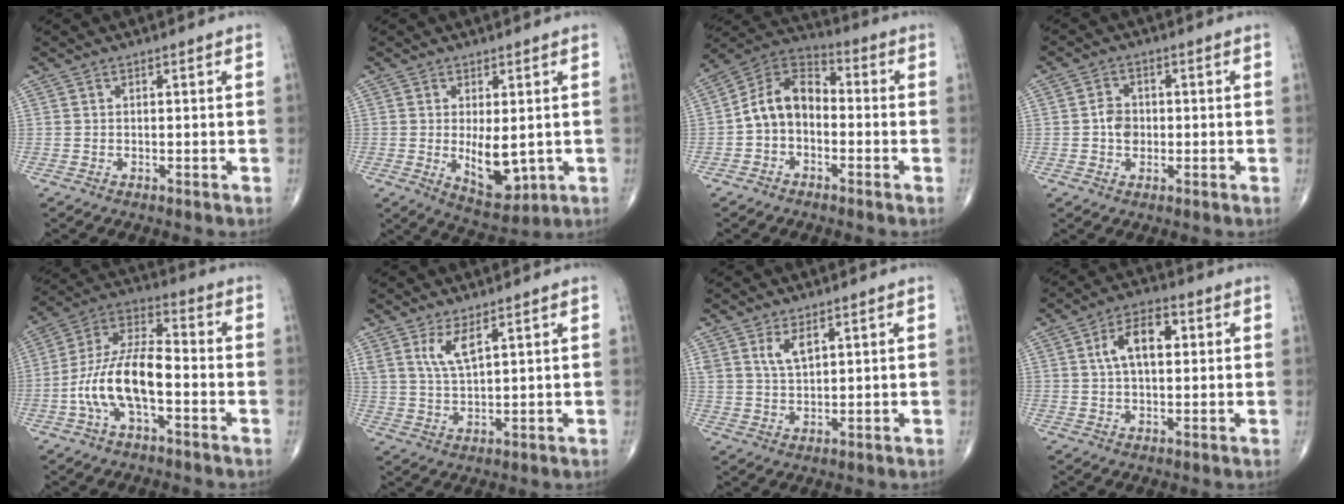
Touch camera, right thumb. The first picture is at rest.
{"total": 7.9, "force": [-0.5, 3.9, 6.9], "torque": [-0.084, -0.020, 0.010]}
{"total": 10.2, "force": [-1.7, 7.1, 7.0], "torque": [-0.109, 0.039, -0.048]}
{"total": 3.9, "force": [-0.3, 3.1, 2.3], "torque": [-0.025, 0.006, -0.009]}
{"total": 14.1, "force": [-3.8, 6.0, 12.2], "torque": [-0.245, 0.047, -0.075]}
{"total": 5.0, "force": [2.8, 1.4, 3.9], "torque": [-0.080, -0.020, 0.065]}
{"total": 4.3, "force": [2.3, 2.0, 3.0], "torque": [-0.051, -0.012, 0.048]}
{"total": 8.8, "force": [2.0, 4.6, 7.2], "torque": [-0.118, 0.014, 0.029]}